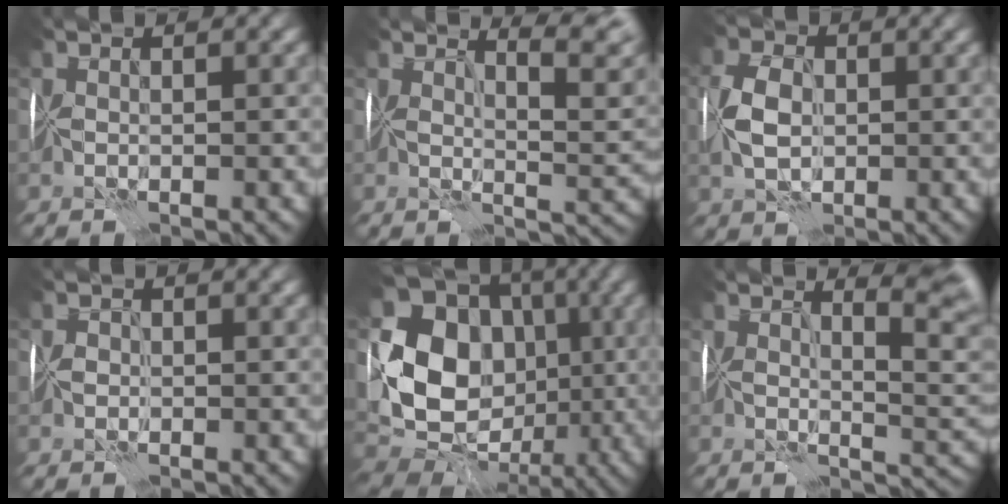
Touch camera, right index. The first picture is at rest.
{"total": 4.7, "force": [3.6, -0.1, 3.0], "torque": [-0.021, 0.007, 0.053]}
{"total": 2.9, "force": [-0.7, 1.8, 2.1], "torque": [-0.052, -0.003, -0.016]}
{"total": 1.4, "force": [-0.6, -0.7, -1.1], "torque": [0.023, -0.009, -0.008]}
{"total": 11.4, "force": [-0.8, 9.6, 6.0], "torque": [-0.115, -0.022, -0.014]}
{"total": 5.0, "force": [2.6, 0.4, 4.2], "torque": [-0.027, 0.006, 0.040]}